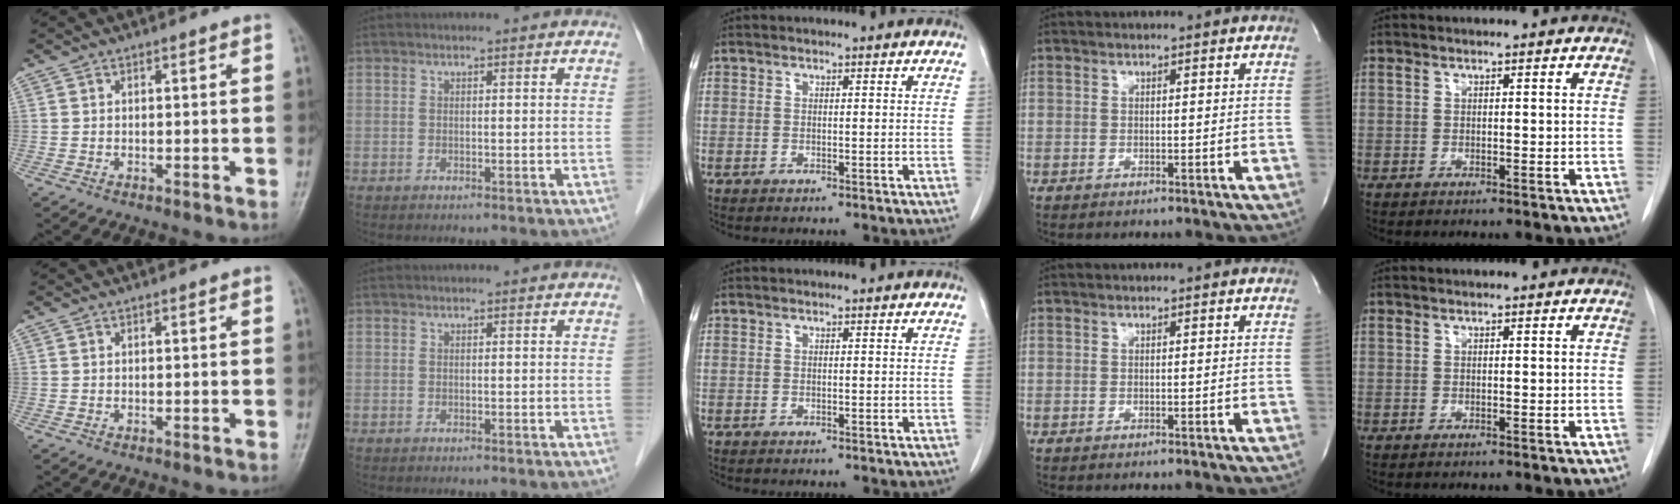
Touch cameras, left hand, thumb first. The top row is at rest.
{}